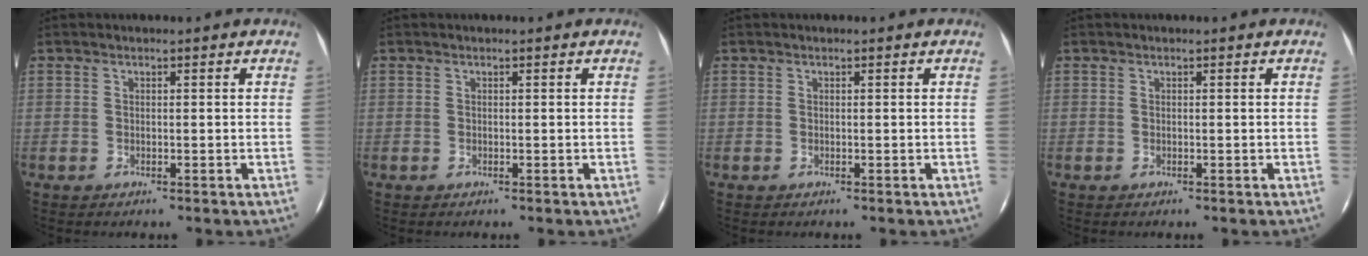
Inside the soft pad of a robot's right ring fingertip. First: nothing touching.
{"total": 0.0}
{"total": 0.0}
{"total": 0.0}